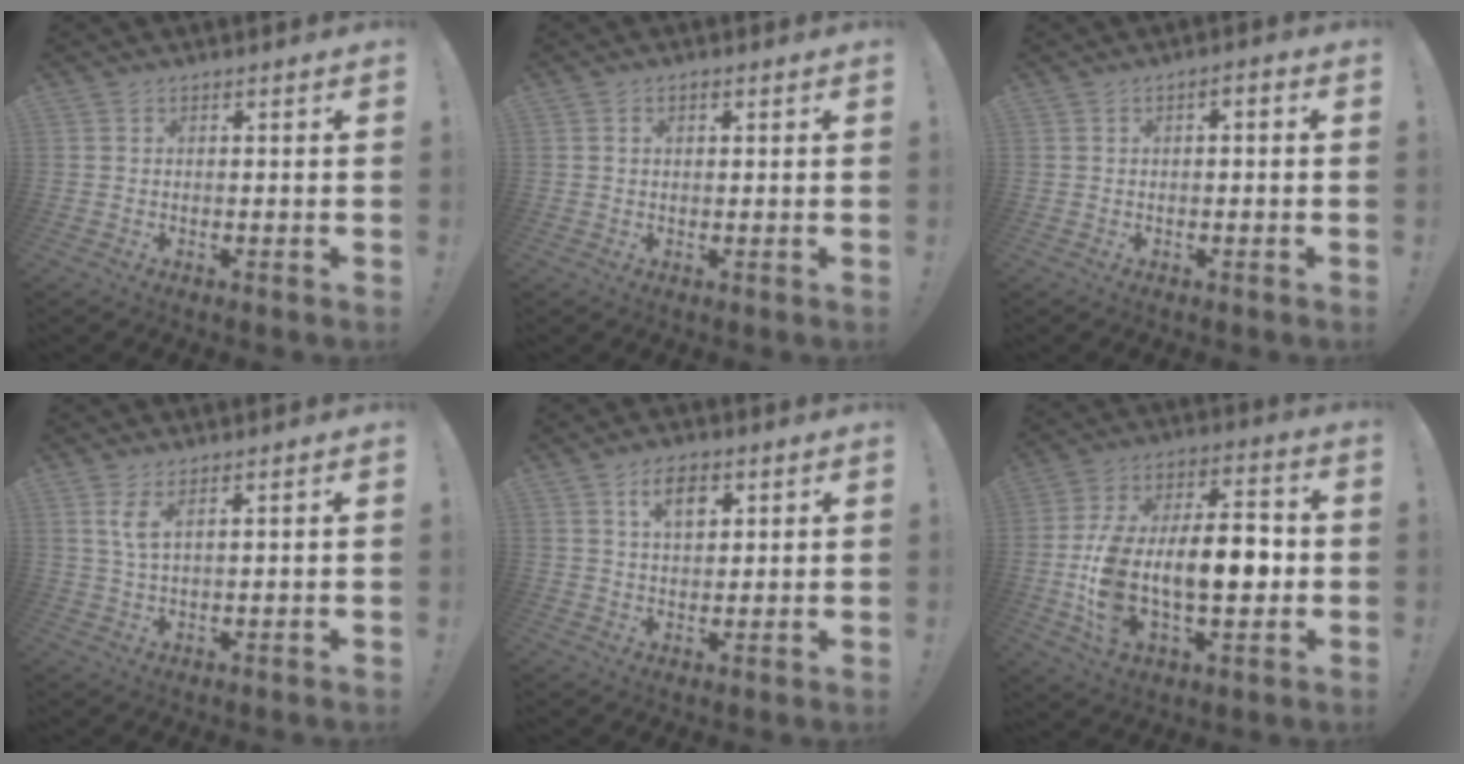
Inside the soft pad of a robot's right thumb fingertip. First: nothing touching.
{"total": 1.1, "force": [0.4, 0.8, 0.7], "torque": [-0.013, 0.003, 0.007]}
{"total": 2.0, "force": [-1.3, 0.8, 1.2], "torque": [-0.025, 0.013, -0.023]}
{"total": 3.8, "force": [2.0, 0.9, 3.1], "torque": [-0.065, -0.004, 0.036]}
{"total": 6.9, "force": [3.1, 4.1, 4.7], "torque": [-0.076, 0.000, 0.054]}
{"total": 19.5, "force": [-3.1, 10.3, 16.3], "torque": [-0.295, 0.012, -0.048]}